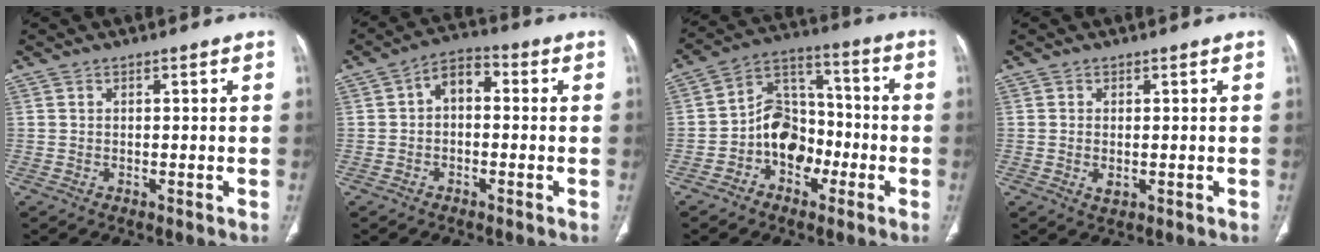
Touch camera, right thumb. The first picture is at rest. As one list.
[{"total": 5.7, "force": [0.1, 3.7, 4.3], "torque": [-0.056, 0.024, -0.013]}, {"total": 11.2, "force": [-3.7, 8.6, 6.2], "torque": [-0.066, 0.049, -0.073]}, {"total": 1.9, "force": [-0.2, 1.1, 1.5], "torque": [-0.032, -0.005, -0.002]}]